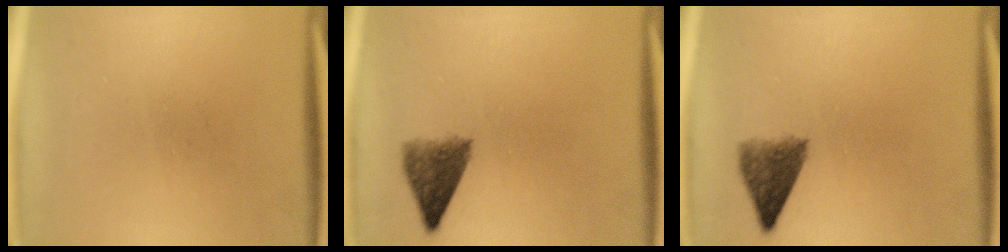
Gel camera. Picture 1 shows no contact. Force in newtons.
{"total": 5.0}
{"total": 5.0}